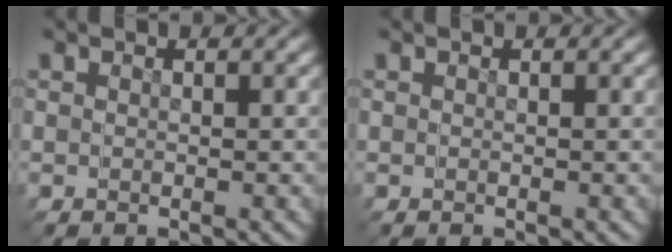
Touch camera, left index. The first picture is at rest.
{"total": 0.0}